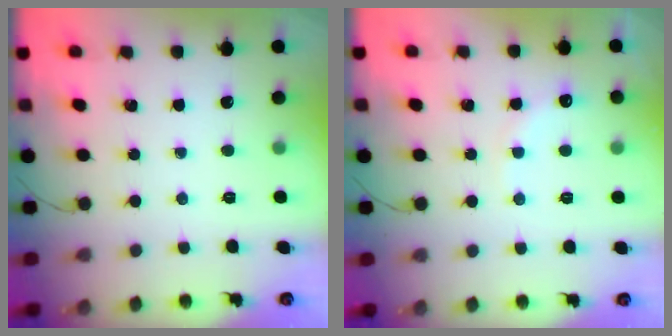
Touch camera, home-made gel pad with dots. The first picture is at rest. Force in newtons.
{"total": 8.9, "press": 8.8, "slide": 1.5}